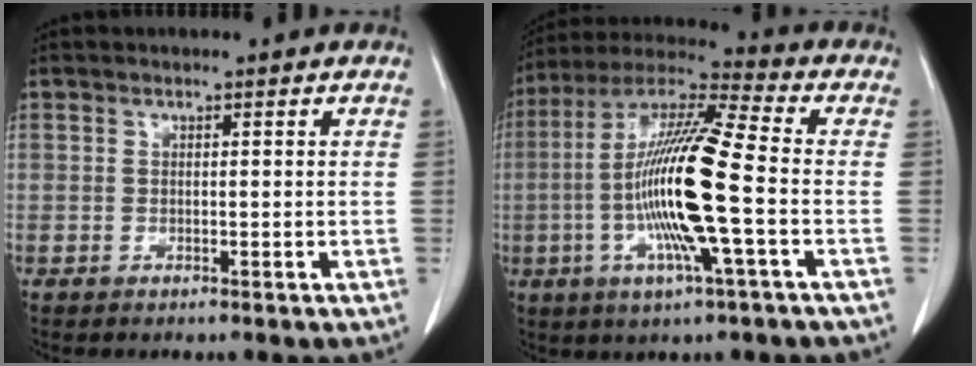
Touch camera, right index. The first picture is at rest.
{"total": 17.1, "force": [-2.9, 0.6, 16.8], "torque": [-0.334, -0.003, -0.063]}